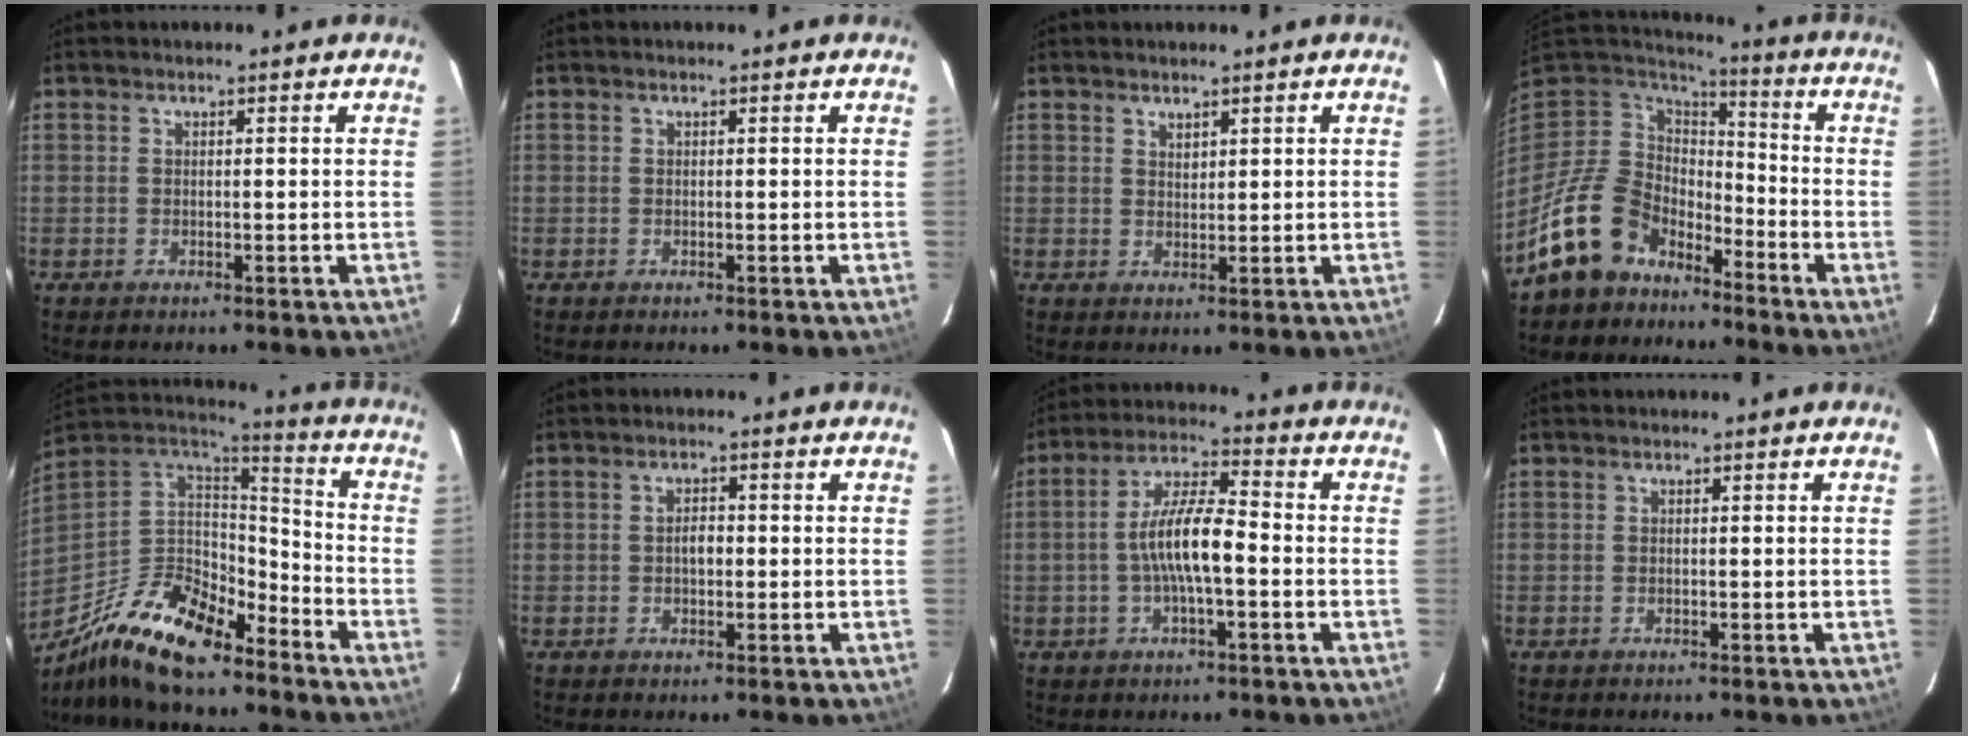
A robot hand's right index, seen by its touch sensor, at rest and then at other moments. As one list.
[{"total": 0.0}, {"total": 1.5, "force": [1.3, 0.7, 0.5], "torque": [-0.006, 0.000, 0.023]}, {"total": 14.4, "force": [-10.5, 8.7, 4.7], "torque": [-0.122, 0.014, -0.181]}, {"total": 20.9, "force": [-15.4, 7.6, 11.9], "torque": [-0.252, -0.022, -0.280]}, {"total": 2.1, "force": [-0.1, 1.3, 1.6], "torque": [-0.028, 0.007, -0.003]}, {"total": 9.3, "force": [-1.8, 2.1, 8.9], "torque": [-0.176, 0.010, -0.036]}, {"total": 0.0}]